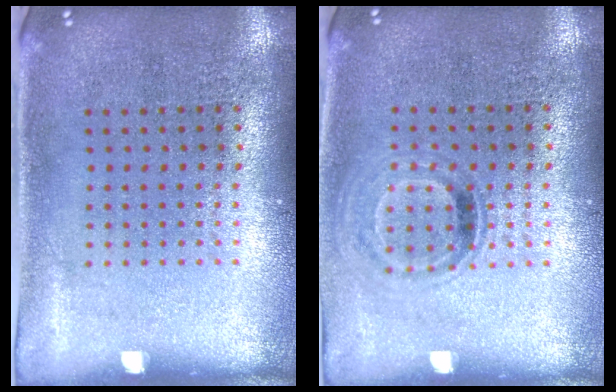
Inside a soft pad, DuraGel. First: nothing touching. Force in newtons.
{"total": 0.9, "press": 0.8, "slide": 0.5}